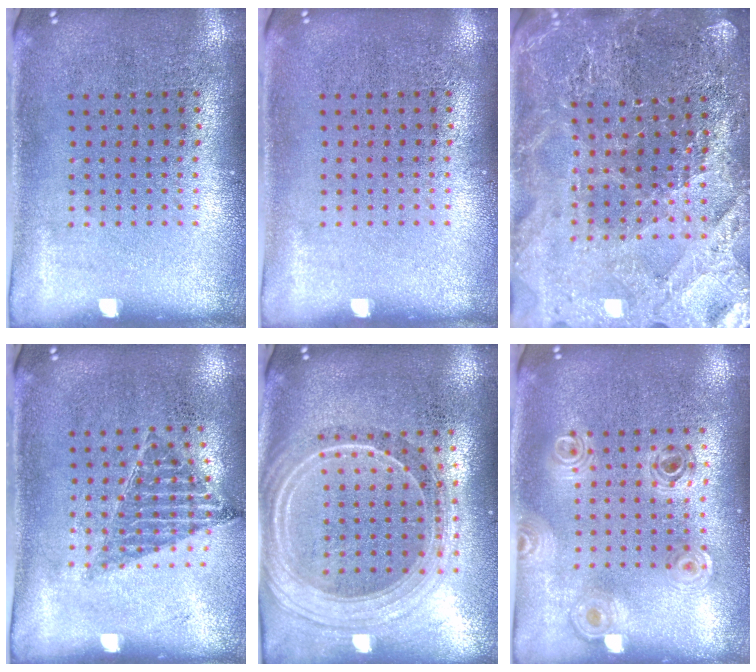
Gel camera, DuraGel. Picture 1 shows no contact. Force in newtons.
{"total": 0.0}
{"total": 3.2, "press": 3.2, "slide": 0.6}
{"total": 0.9, "press": 0.9, "slide": 0.0}
{"total": 2.3, "press": 1.9, "slide": 1.3}
{"total": 0.7, "press": 0.7, "slide": 0.2}